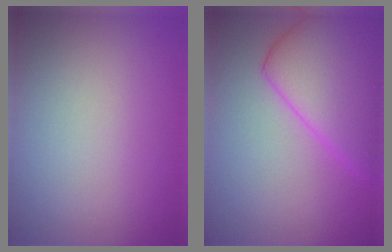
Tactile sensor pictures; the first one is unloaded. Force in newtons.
{"total": 6.4, "press": 6.4, "slide": 0.2}